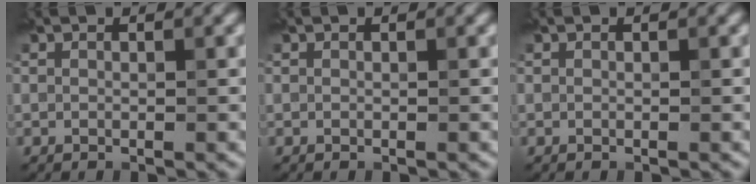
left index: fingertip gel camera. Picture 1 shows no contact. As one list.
[{"total": 0.0}, {"total": 0.0}]